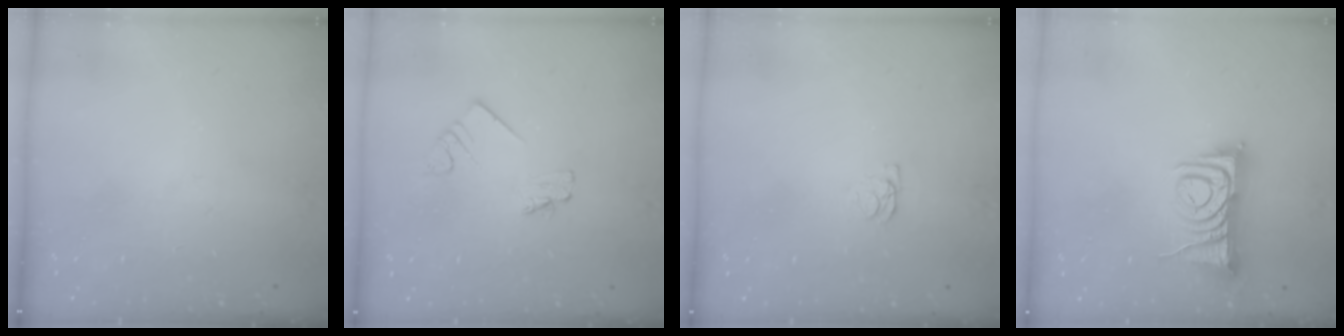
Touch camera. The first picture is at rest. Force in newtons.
{"total": 2.0, "press": 2.0, "slide": 0.3}
{"total": 1.2, "press": 1.1, "slide": 0.3}
{"total": 8.4, "press": 8.3, "slide": 1.0}